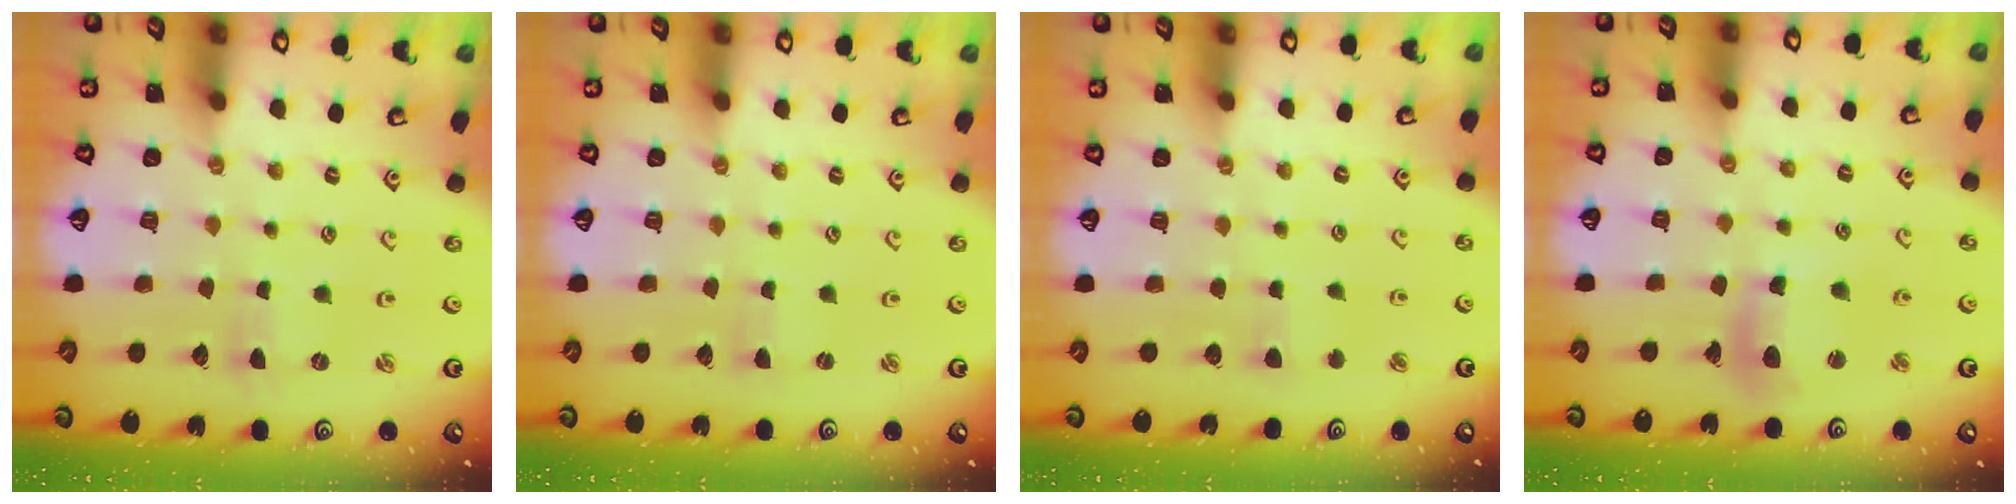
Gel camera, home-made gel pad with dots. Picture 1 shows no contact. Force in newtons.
{"total": 1.0, "press": 1.0, "slide": 0.1}
{"total": 2.9, "press": 2.9, "slide": 0.5}
{"total": 11.9, "press": 11.8, "slide": 1.6}